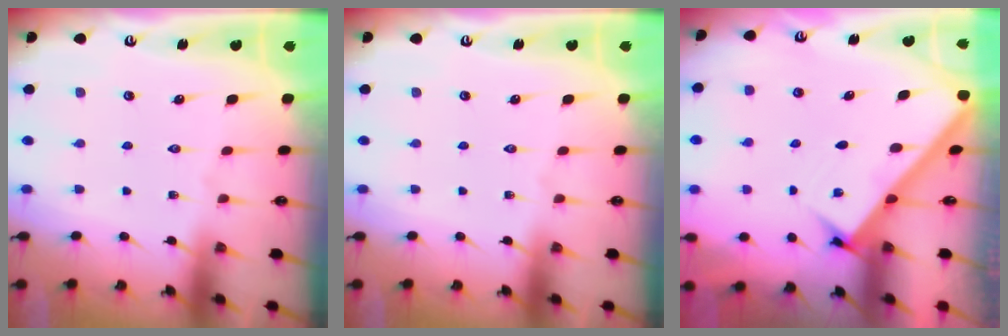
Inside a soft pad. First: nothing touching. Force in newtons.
{"total": 0.0}
{"total": 2.4, "press": 2.4, "slide": 0.2}